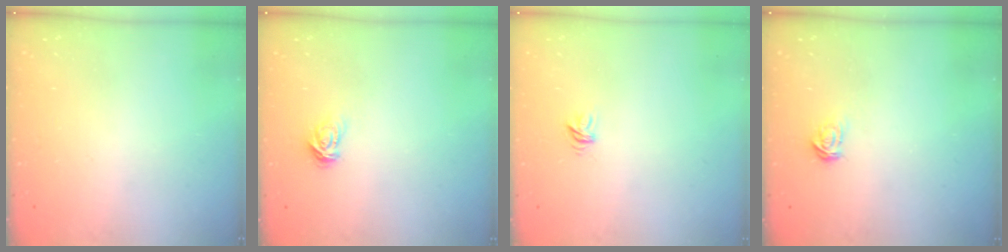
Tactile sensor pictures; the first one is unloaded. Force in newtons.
{"total": 3.4, "press": 3.3, "slide": 0.4}
{"total": 3.9, "press": 3.9, "slide": 0.1}
{"total": 2.1, "press": 2.1, "slide": 0.2}